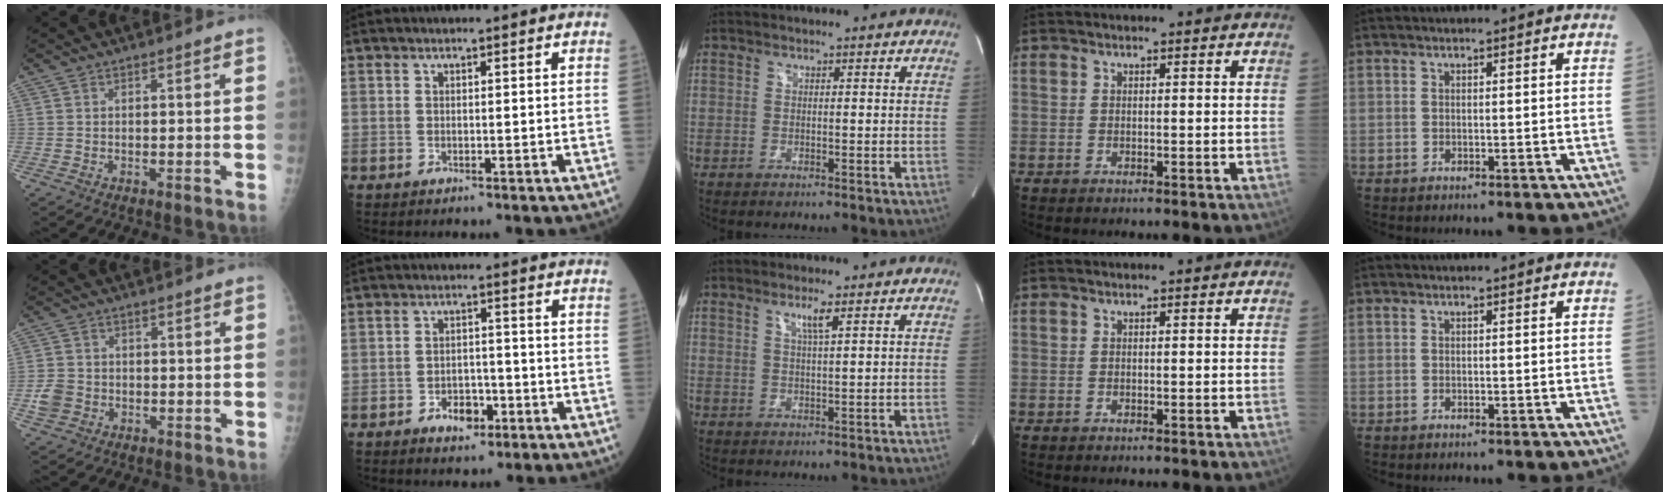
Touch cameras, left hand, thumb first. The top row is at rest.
{"thumb": {"total": 4.0, "force": [-1.5, 3.5, 1.4], "torque": [-0.024, 0.013, -0.027]}, "index": {"total": 4.0, "force": [-2.2, 2.4, 2.3], "torque": [-0.037, 0.005, -0.031]}, "middle": {"total": 2.5, "force": [1.4, -0.2, 2.1], "torque": [-0.042, -0.003, 0.027]}}